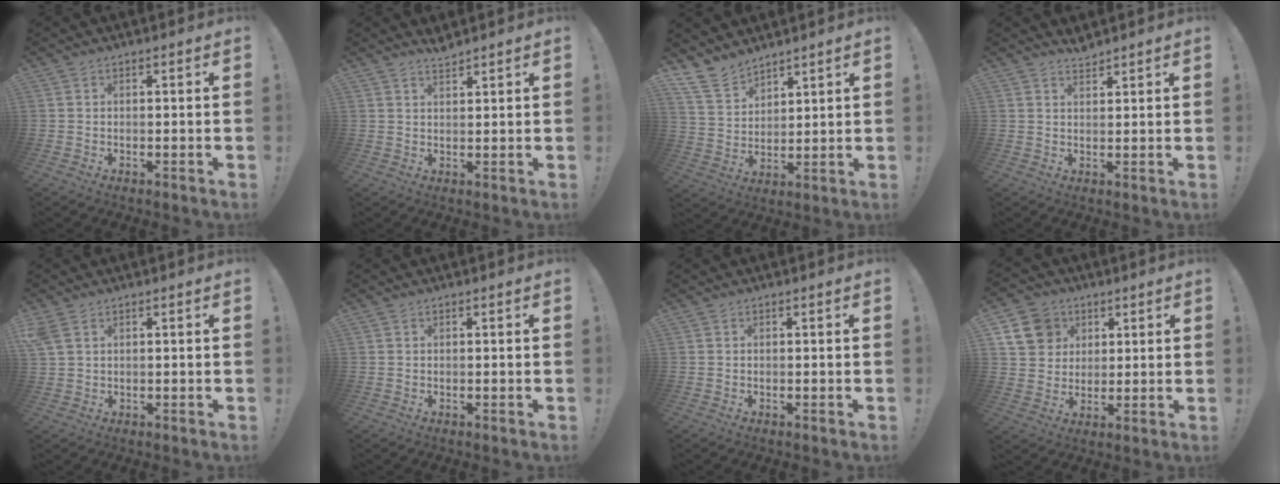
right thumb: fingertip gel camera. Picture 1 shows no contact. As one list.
[{"total": 2.4, "force": [2.3, 0.1, 0.5], "torque": [-0.005, -0.019, 0.042]}, {"total": 10.4, "force": [8.4, 5.2, 3.3], "torque": [-0.073, -0.057, 0.168]}, {"total": 2.4, "force": [2.4, 0.4, 0.4], "torque": [-0.002, -0.017, 0.043]}, {"total": 4.0, "force": [2.0, 2.2, 2.7], "torque": [-0.059, 0.003, 0.044]}, {"total": 0.0}, {"total": 0.0}, {"total": 12.0, "force": [5.3, 10.0, 4.1], "torque": [-0.057, -0.022, 0.108]}]